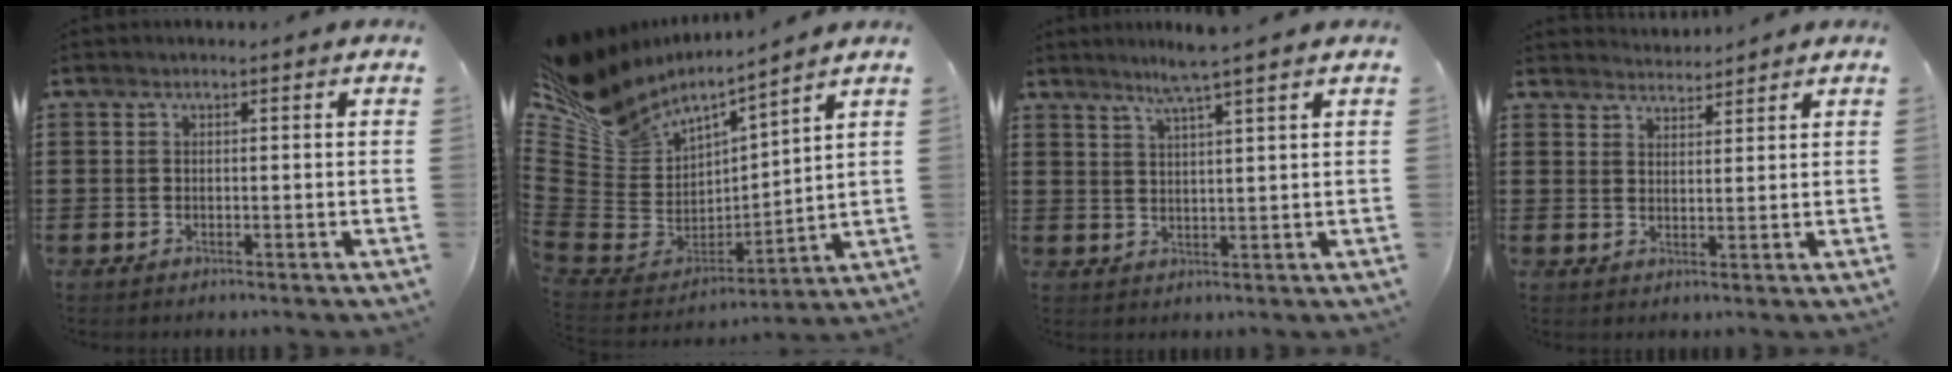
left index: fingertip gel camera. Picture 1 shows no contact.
{"total": 8.1, "force": [6.7, 4.1, 2.0], "torque": [-0.088, -0.063, 0.123]}
{"total": 4.6, "force": [3.7, -0.9, 2.6], "torque": [-0.060, -0.008, 0.063]}
{"total": 2.8, "force": [2.8, 0.1, -0.4], "torque": [-0.001, -0.008, 0.054]}